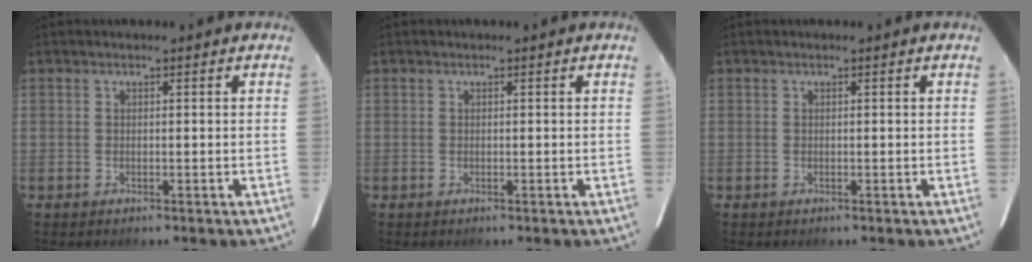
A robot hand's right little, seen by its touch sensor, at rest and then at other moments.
{"total": 0.0}
{"total": 0.0}